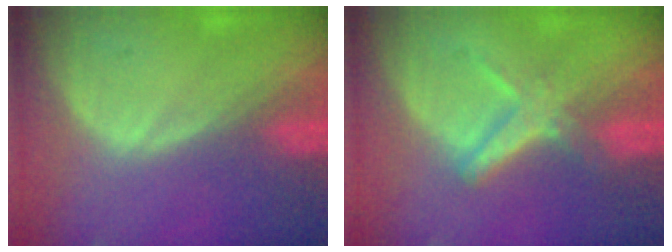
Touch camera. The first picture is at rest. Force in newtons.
{"total": 5.5, "press": 5.1, "slide": 2.2}